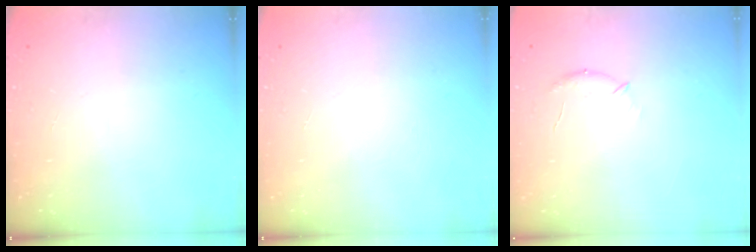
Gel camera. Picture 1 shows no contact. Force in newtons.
{"total": 0.0}
{"total": 6.9, "press": 6.7, "slide": 1.8}